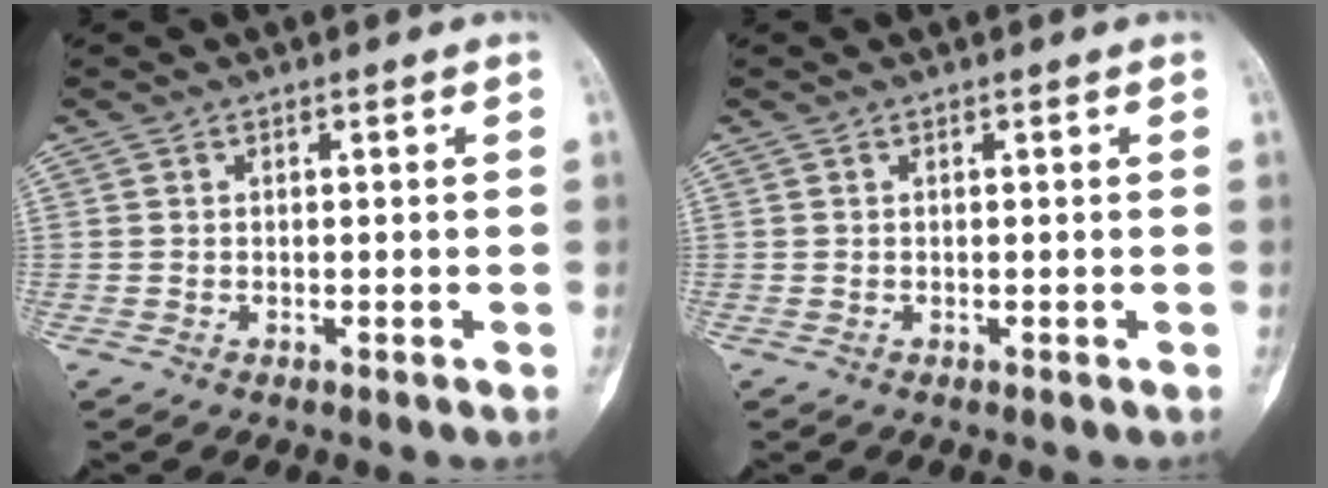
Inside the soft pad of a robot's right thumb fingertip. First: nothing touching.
{"total": 0.0}